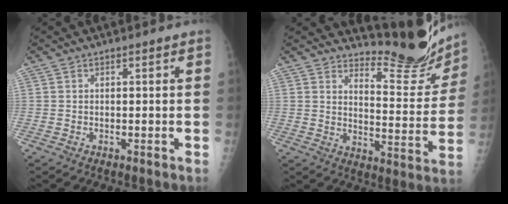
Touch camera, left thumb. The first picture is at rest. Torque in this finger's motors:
{"motor_torque": [-0.05, 0.06, -0.44, -0.41, 0.02]}